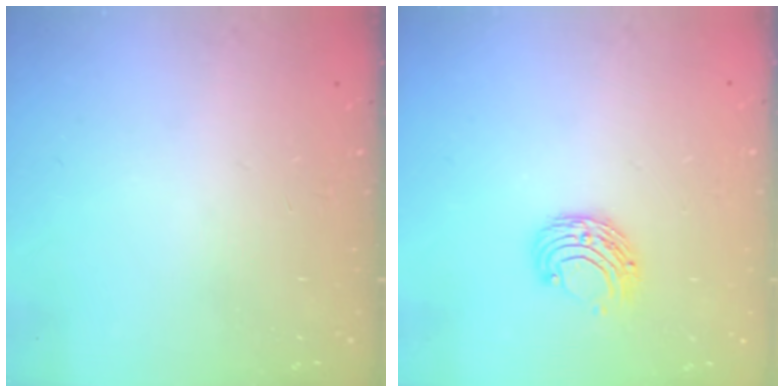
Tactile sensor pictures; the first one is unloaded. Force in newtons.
{"total": 7.5, "press": 7.5, "slide": 0.7}